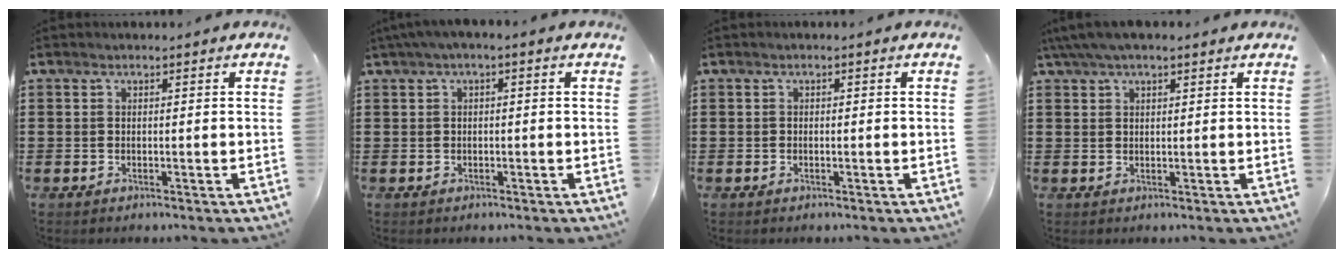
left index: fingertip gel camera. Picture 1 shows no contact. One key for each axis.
{"total": 1.5, "fx": -0.6, "fy": 0.2, "fz": 1.3, "tx": -0.020, "ty": -0.003, "tz": -0.011}
{"total": 0.0}
{"total": 3.2, "fx": 2.2, "fy": 1.1, "fz": 2.1, "tx": -0.046, "ty": 0.007, "tz": 0.040}